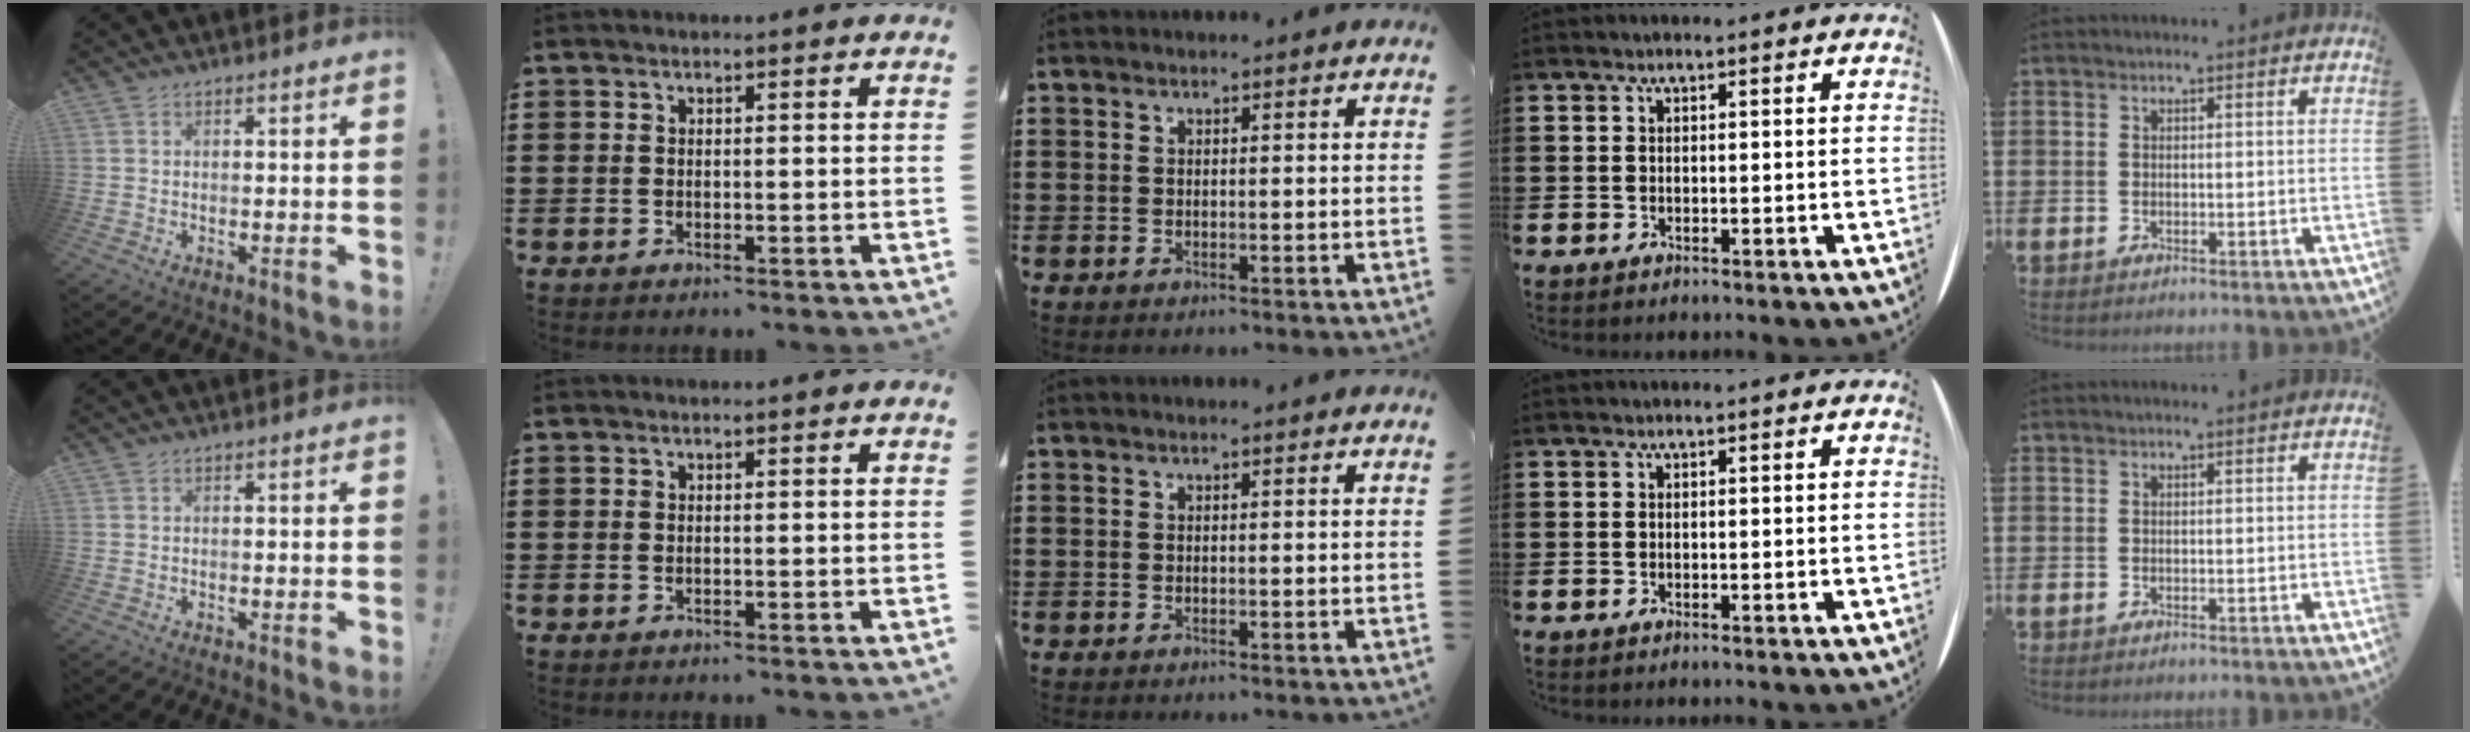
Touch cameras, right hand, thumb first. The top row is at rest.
{}